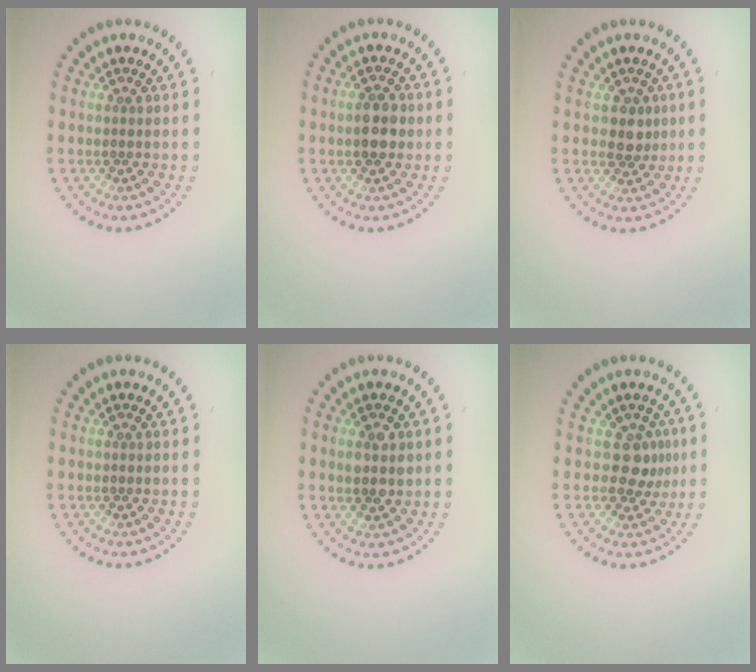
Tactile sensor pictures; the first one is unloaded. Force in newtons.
{"total": 2.8, "press": 2.8, "slide": 0.3}
{"total": 2.0, "press": 1.9, "slide": 0.7}
{"total": 0.0}
{"total": 2.2, "press": 2.2, "slide": 0.5}
{"total": 2.2, "press": 1.7, "slide": 1.4}